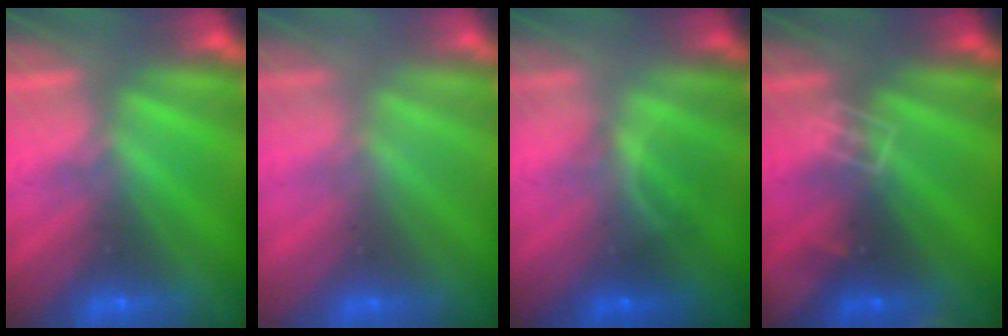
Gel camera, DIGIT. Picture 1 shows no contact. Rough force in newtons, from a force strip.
{"total": 2.7}
{"total": 1.4}
{"total": 2.9}